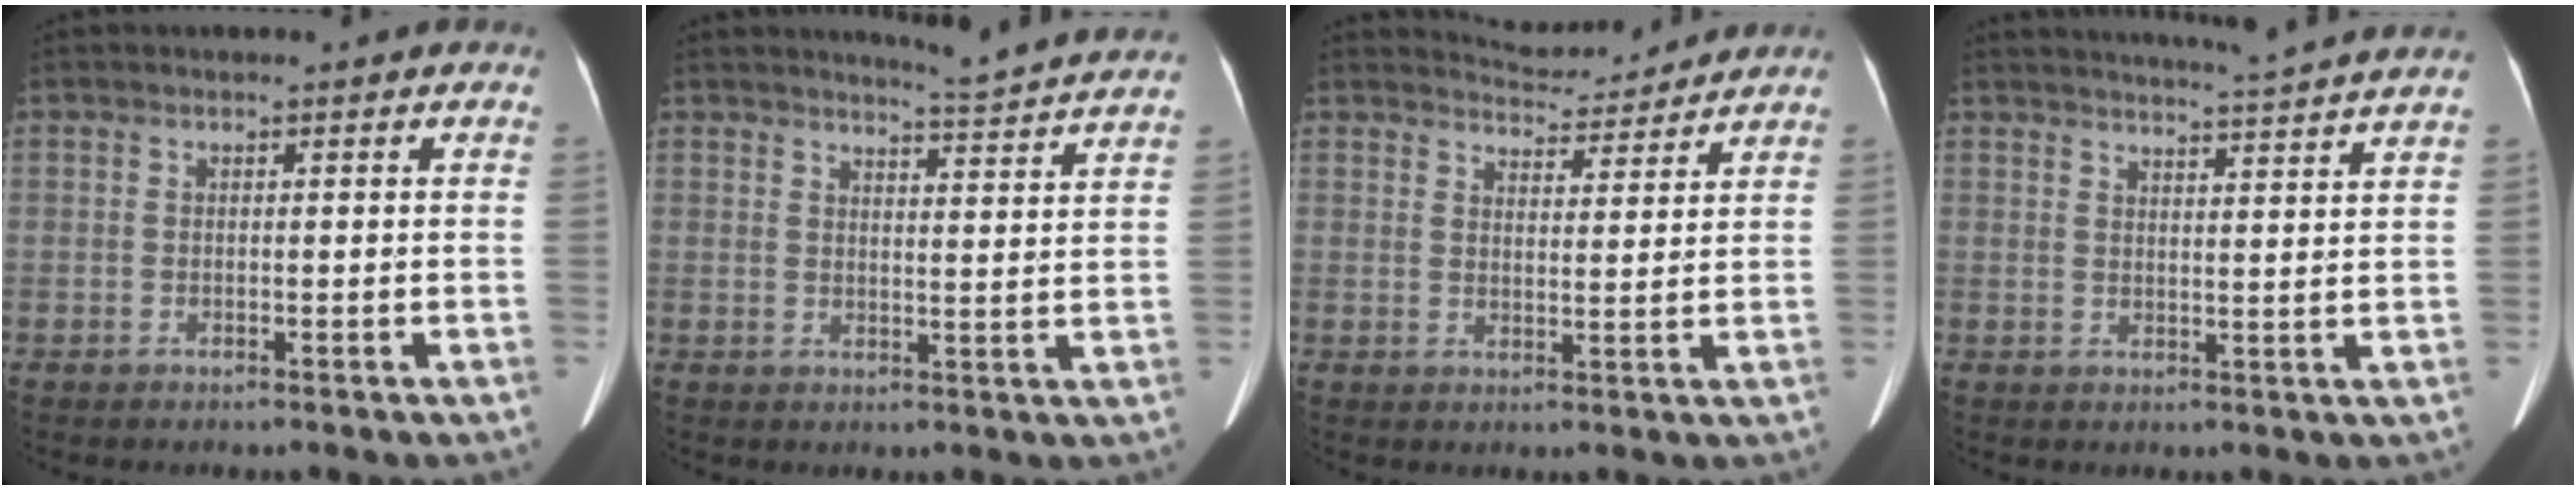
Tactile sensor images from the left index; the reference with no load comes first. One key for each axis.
{"total": 8.5, "fx": 8.2, "fy": -1.6, "fz": 1.5, "tx": -0.038, "ty": -0.026, "tz": 0.096}
{"total": 6.2, "fx": 6.2, "fy": 0.5, "fz": -0.2, "tx": -0.007, "ty": 0.007, "tz": 0.086}
{"total": 12.4, "fx": 11.5, "fy": -1.7, "fz": 4.2, "tx": -0.070, "ty": -0.019, "tz": 0.138}